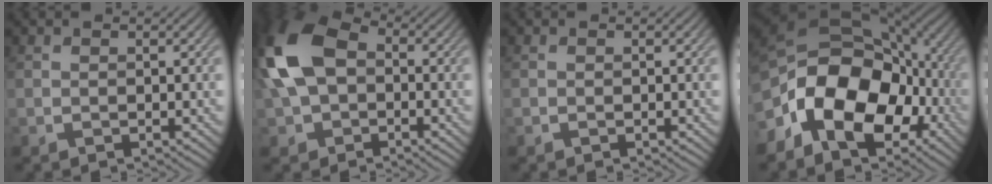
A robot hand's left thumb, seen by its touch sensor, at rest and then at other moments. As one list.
[{"total": 13.6, "force": [0.3, 9.2, 10.0], "torque": [-0.242, 0.008, -0.012]}, {"total": 0.0}, {"total": 16.0, "force": [-5.3, 10.2, 11.2], "torque": [-0.197, -0.009, -0.110]}]